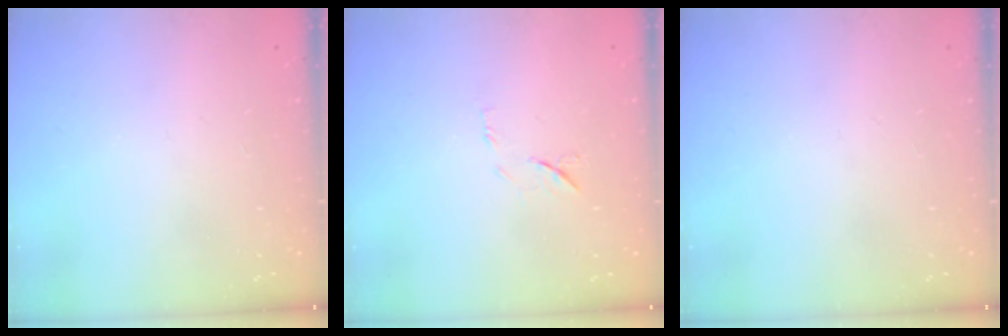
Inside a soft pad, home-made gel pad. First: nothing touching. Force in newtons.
{"total": 6.8, "press": 6.7, "slide": 0.8}
{"total": 0.0}